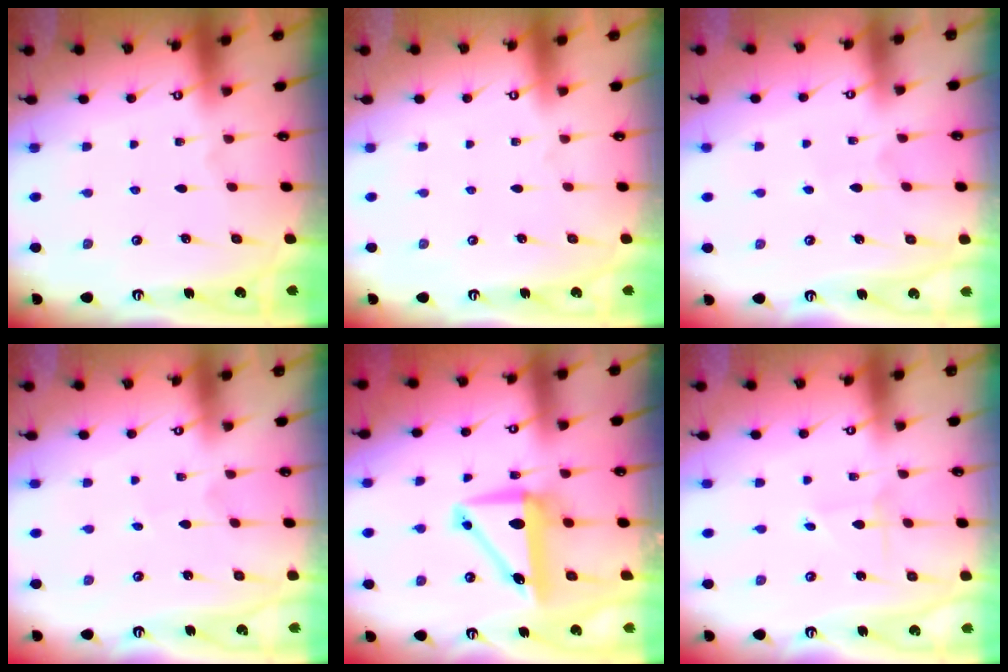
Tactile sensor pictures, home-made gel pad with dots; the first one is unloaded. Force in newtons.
{"total": 0.0}
{"total": 3.7, "press": 3.7, "slide": 0.4}
{"total": 0.7, "press": 0.7, "slide": 0.0}
{"total": 8.9, "press": 8.7, "slide": 2.0}
{"total": 1.7, "press": 1.7, "slide": 0.1}